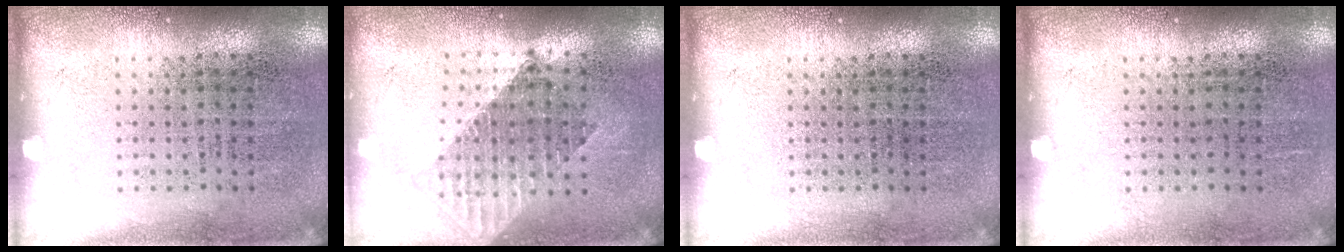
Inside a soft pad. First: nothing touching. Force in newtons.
{"total": 1.6, "press": 1.3, "slide": 1.0}
{"total": 0.0}
{"total": 0.0}